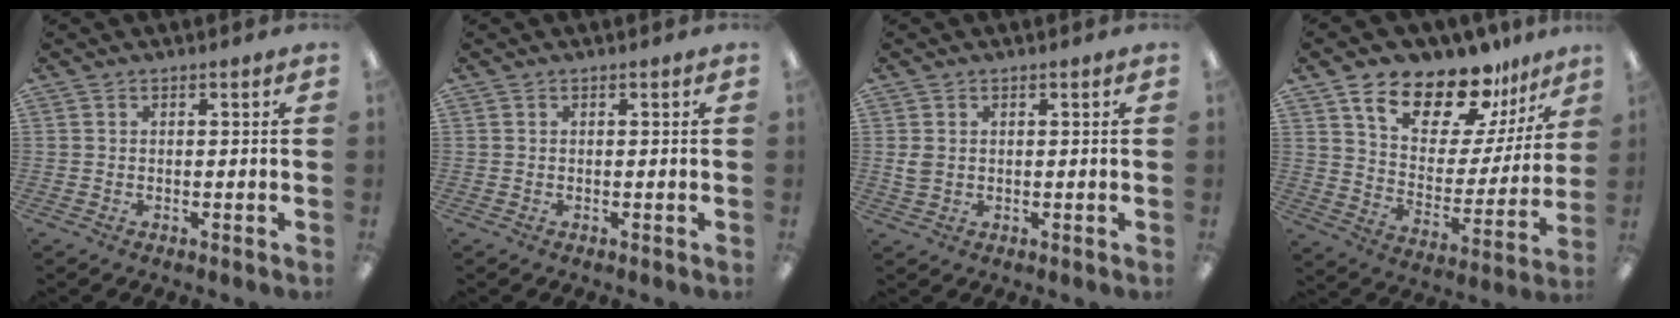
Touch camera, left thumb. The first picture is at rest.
{"total": 0.0}
{"total": 2.5, "force": [0.5, 1.9, 1.6], "torque": [-0.033, 0.005, 0.010]}
{"total": 18.0, "force": [14.2, 7.6, 8.1], "torque": [-0.145, -0.098, 0.248]}